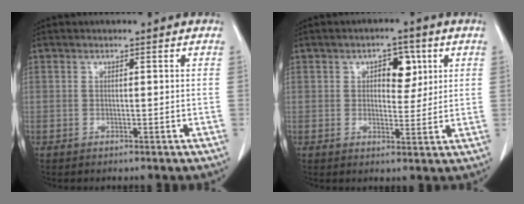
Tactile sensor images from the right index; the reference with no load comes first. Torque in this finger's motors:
{"motor_torque": [0.29, 0.27, 0.08, 0.04]}